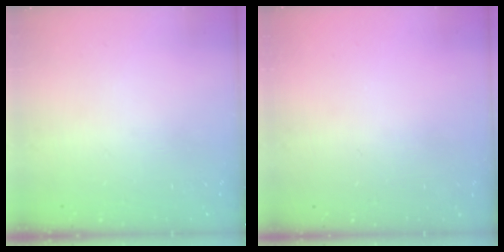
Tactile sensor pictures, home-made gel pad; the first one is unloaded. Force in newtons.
{"total": 0.0}